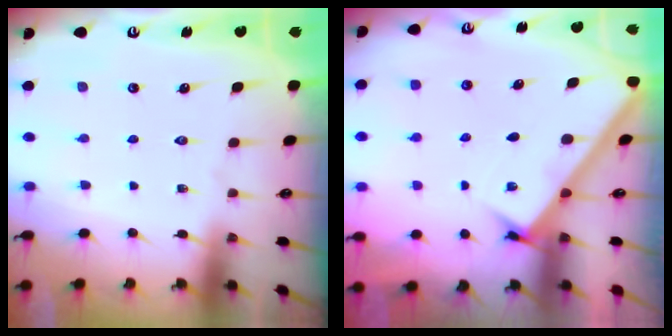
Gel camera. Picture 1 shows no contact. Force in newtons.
{"total": 2.8, "press": 2.7, "slide": 0.3}